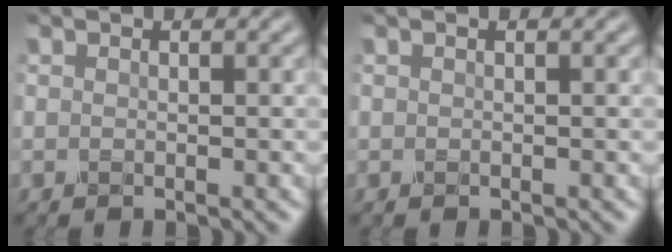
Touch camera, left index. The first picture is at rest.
{"total": 0.8, "force": [0.3, 0.3, 0.7], "torque": [-0.006, 0.001, -0.003]}